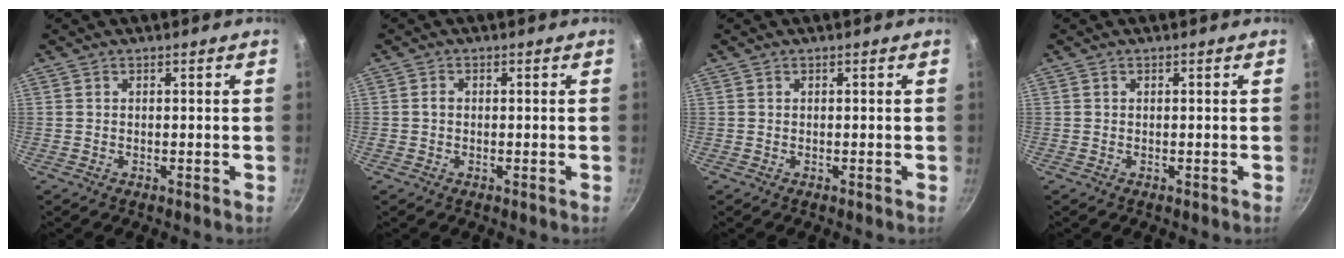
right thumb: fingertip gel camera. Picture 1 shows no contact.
{"total": 1.1, "force": [-0.1, 0.9, 0.6], "torque": [-0.010, 0.007, -0.003]}
{"total": 0.0}
{"total": 0.0}